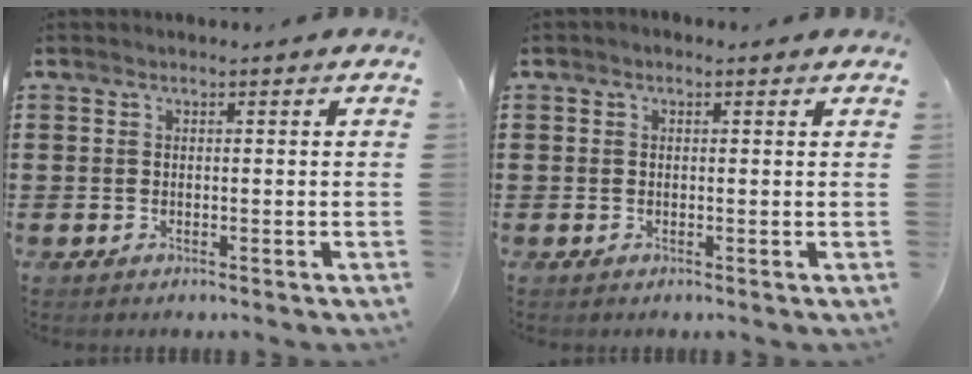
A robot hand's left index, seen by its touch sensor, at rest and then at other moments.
{"total": 0.6, "force": [0.1, 0.3, 0.4], "torque": [-0.008, 0.003, 0.002]}